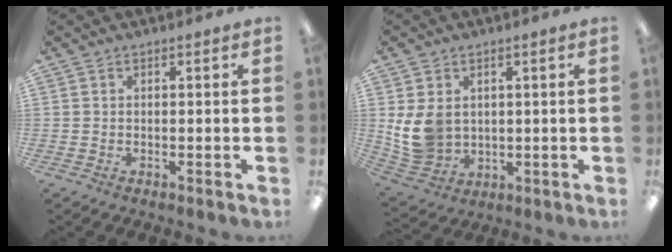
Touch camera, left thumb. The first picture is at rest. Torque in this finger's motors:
{"motor_torque": [0.38, 1.22, 0.72, -0.85, 0.09]}